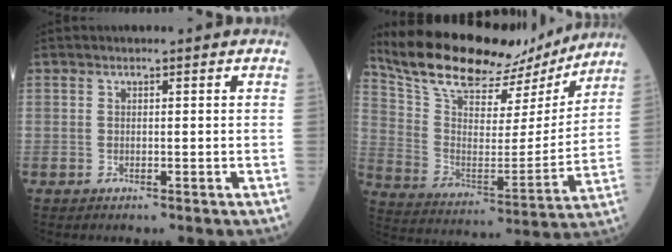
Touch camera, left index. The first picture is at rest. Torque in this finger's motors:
{"motor_torque": [0.24, -0.73, 0.53, 0.12]}